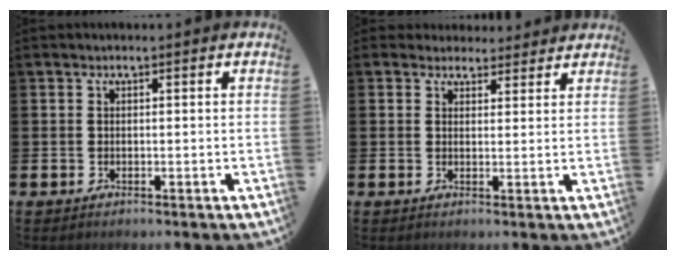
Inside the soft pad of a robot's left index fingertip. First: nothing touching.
{"total": 3.2, "force": [2.9, 1.3, -0.1], "torque": [0.004, -0.011, 0.052]}